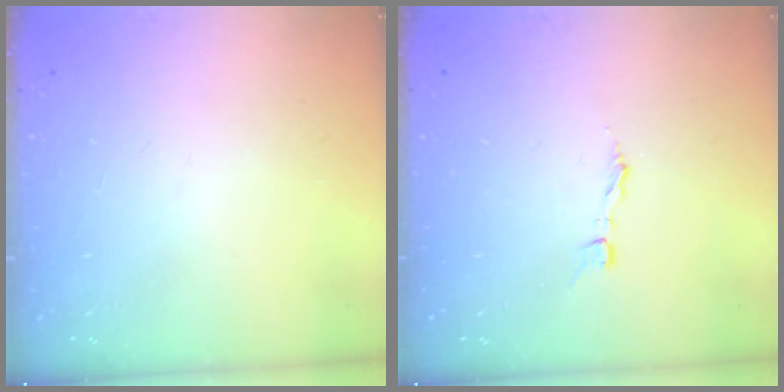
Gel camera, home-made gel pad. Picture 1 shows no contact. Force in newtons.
{"total": 2.9, "press": 2.9, "slide": 0.3}